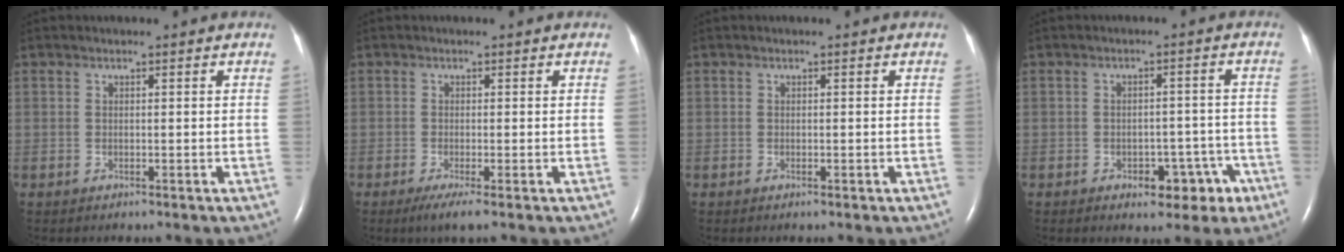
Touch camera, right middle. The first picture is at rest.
{"total": 2.5, "force": [-1.5, 0.0, 2.1], "torque": [-0.040, -0.010, -0.028]}
{"total": 0.0}
{"total": 5.9, "force": [-3.1, 3.5, 3.5], "torque": [-0.033, 0.022, -0.031]}